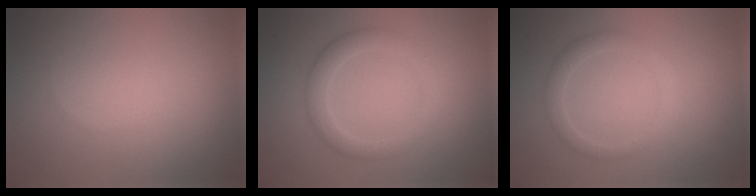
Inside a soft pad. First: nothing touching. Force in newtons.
{"total": 2.7, "press": 2.7, "slide": 0.2}
{"total": 1.9, "press": 1.9, "slide": 0.0}